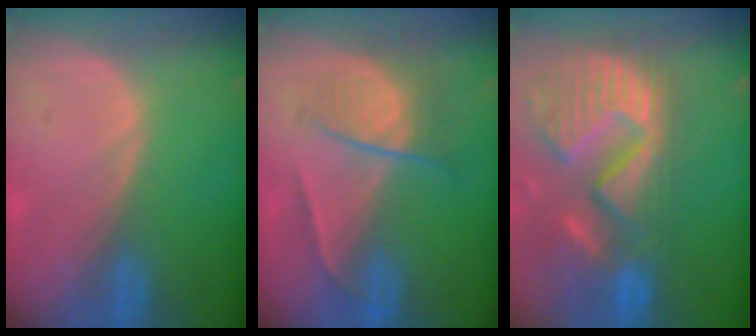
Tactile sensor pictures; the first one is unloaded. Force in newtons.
{"total": 6.7, "press": 5.8, "slide": 3.3}
{"total": 14.4, "press": 12.0, "slide": 8.0}